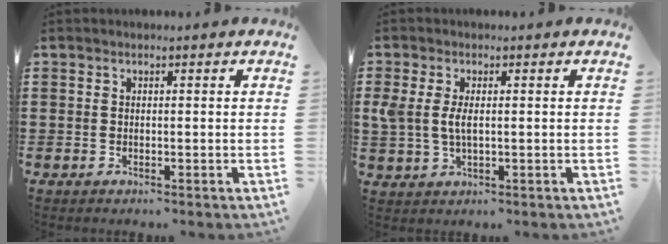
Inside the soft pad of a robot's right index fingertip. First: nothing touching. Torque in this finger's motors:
{"motor_torque": [0.92, 0.01, 0.34, 0.16]}